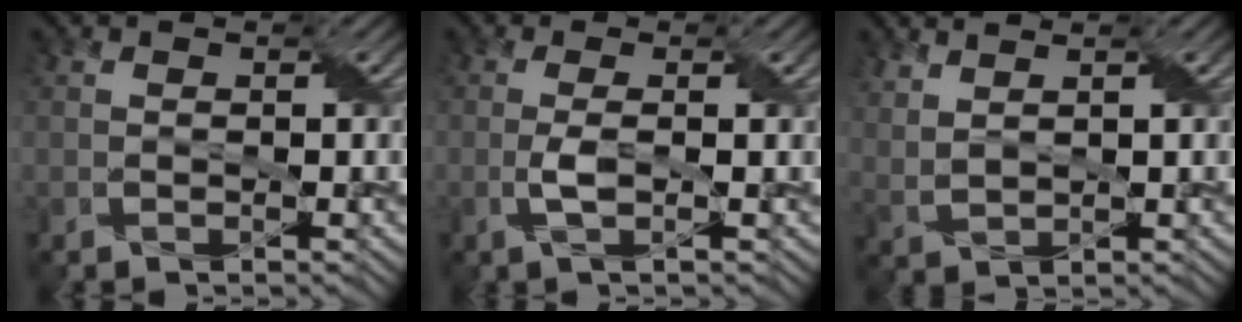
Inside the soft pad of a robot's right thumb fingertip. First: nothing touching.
{"total": 2.3, "force": [-0.4, 0.3, 2.3], "torque": [-0.053, 0.005, -0.011]}
{"total": 3.5, "force": [2.7, 1.0, 1.9], "torque": [-0.050, 0.006, 0.050]}